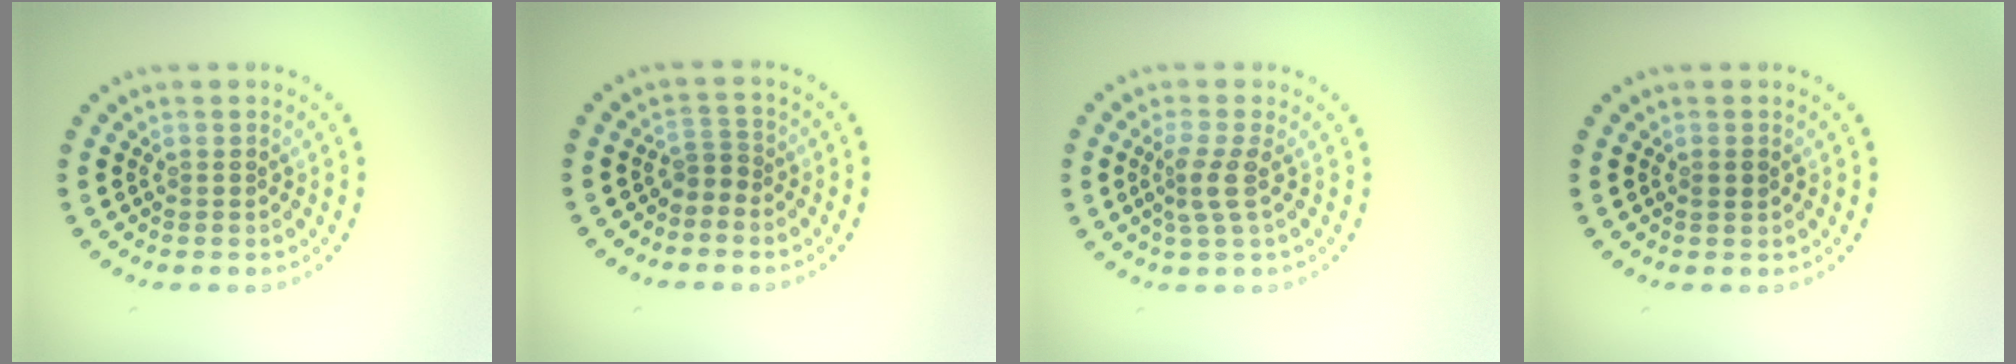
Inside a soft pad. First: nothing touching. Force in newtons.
{"total": 1.5, "press": 1.0, "slide": 1.2}
{"total": 2.4, "press": 1.8, "slide": 1.6}
{"total": 0.8, "press": 0.8, "slide": 0.4}